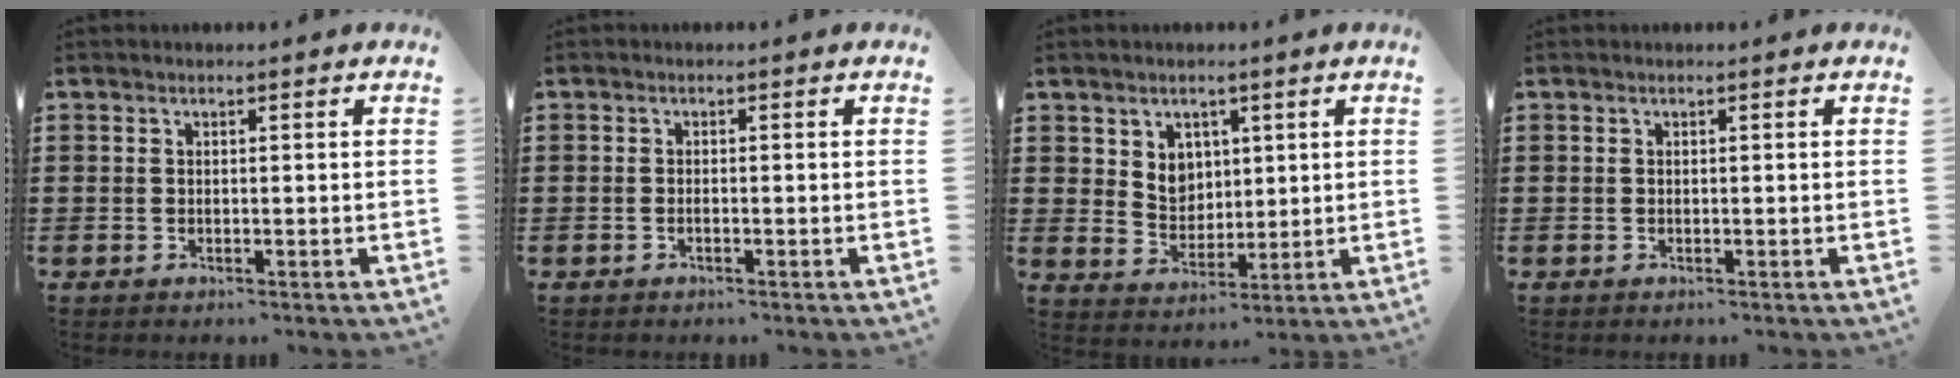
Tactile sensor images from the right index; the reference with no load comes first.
{"total": 0.5, "force": [-0.3, 0.1, 0.4], "torque": [-0.008, -0.003, -0.005]}
{"total": 4.7, "force": [2.6, 3.8, 0.9], "torque": [-0.029, 0.003, 0.047]}
{"total": 0.0}